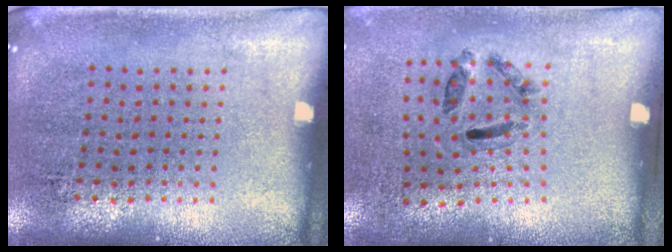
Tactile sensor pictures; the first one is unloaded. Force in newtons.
{"total": 1.3, "press": 0.6, "slide": 1.1}